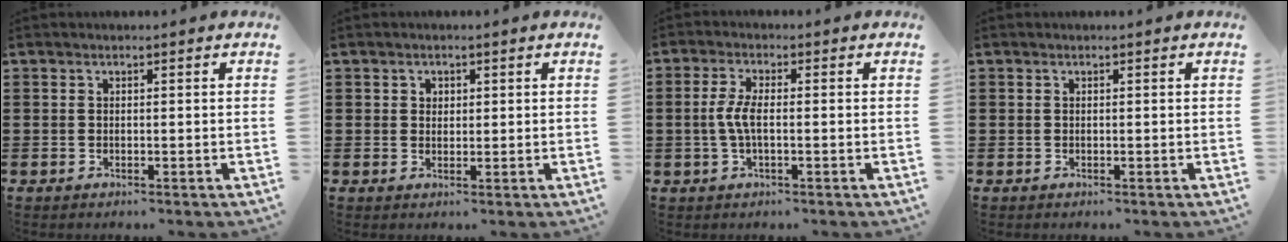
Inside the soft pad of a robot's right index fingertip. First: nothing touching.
{"total": 1.1, "force": [0.4, 1.0, 0.3], "torque": [-0.009, 0.004, 0.007]}
{"total": 4.1, "force": [-0.6, 1.3, 3.9], "torque": [-0.100, -0.006, -0.021]}
{"total": 0.0}